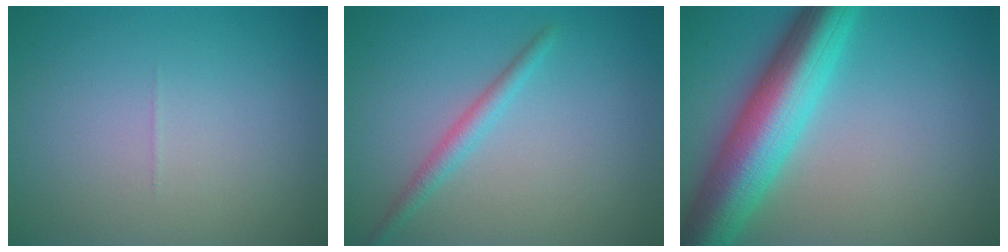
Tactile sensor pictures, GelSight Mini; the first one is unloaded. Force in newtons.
{"total": 1.8, "press": 1.8, "slide": 0.0}
{"total": 9.6, "press": 9.6, "slide": 0.3}